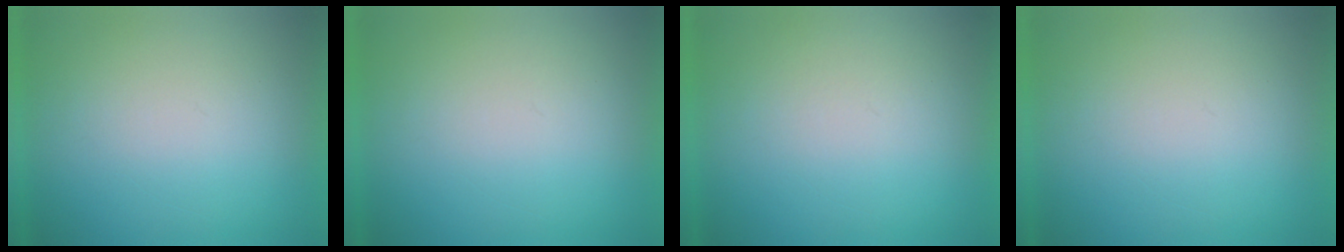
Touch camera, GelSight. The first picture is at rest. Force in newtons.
{"total": 1.0}
{"total": 1.3}
{"total": 0.0}